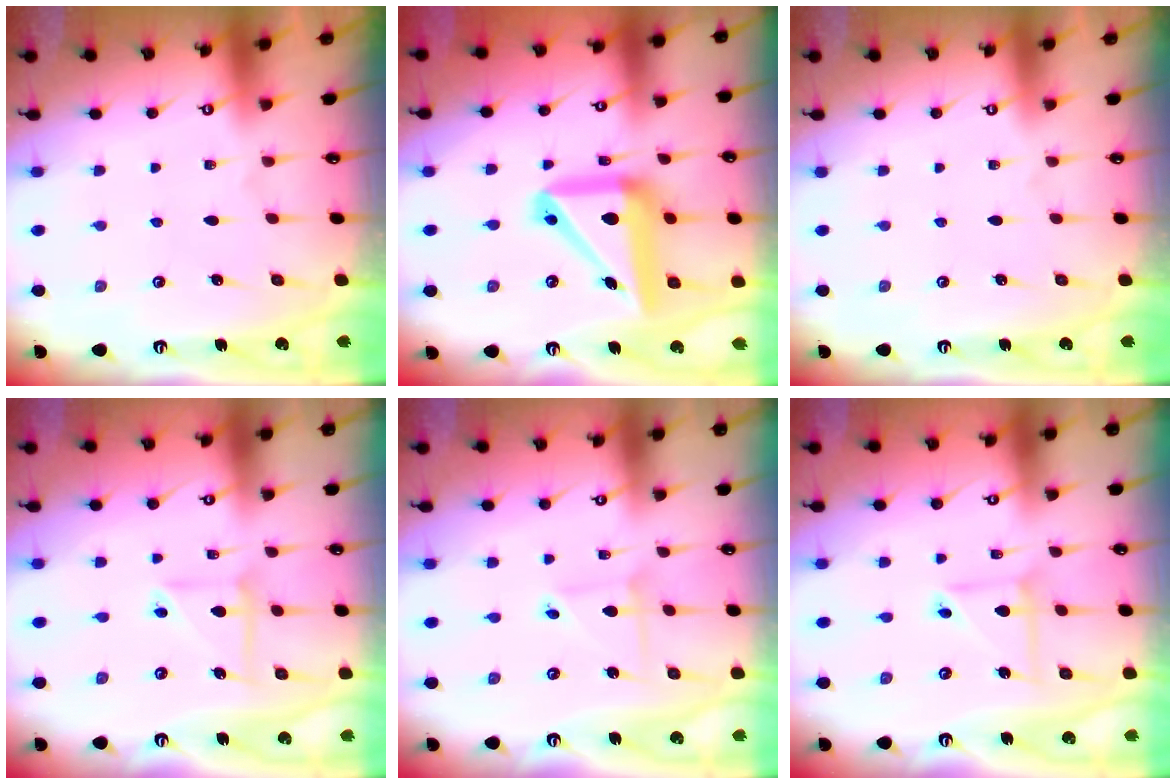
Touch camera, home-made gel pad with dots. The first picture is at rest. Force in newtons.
{"total": 17.7, "press": 17.6, "slide": 2.4}
{"total": 0.0}
{"total": 8.4, "press": 8.3, "slide": 1.1}
{"total": 3.1, "press": 3.0, "slide": 0.3}
{"total": 5.7, "press": 5.7, "slide": 0.6}